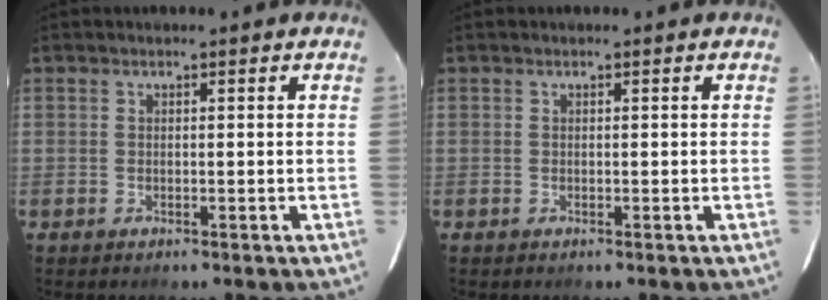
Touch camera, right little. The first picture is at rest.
{"total": 0.0}